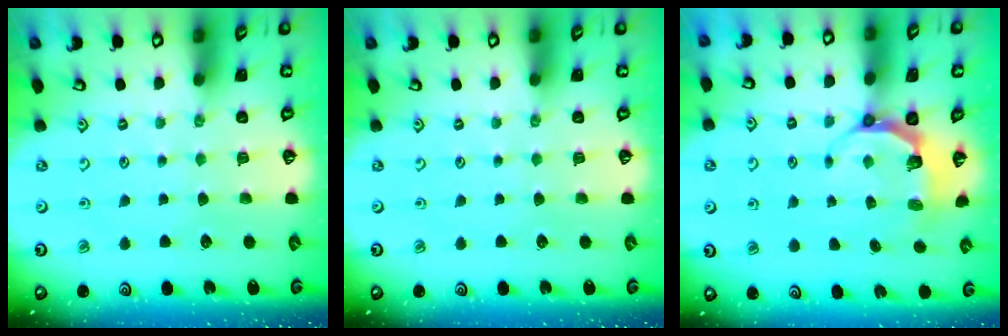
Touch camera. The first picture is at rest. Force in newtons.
{"total": 0.0}
{"total": 5.6, "press": 4.5, "slide": 3.3}